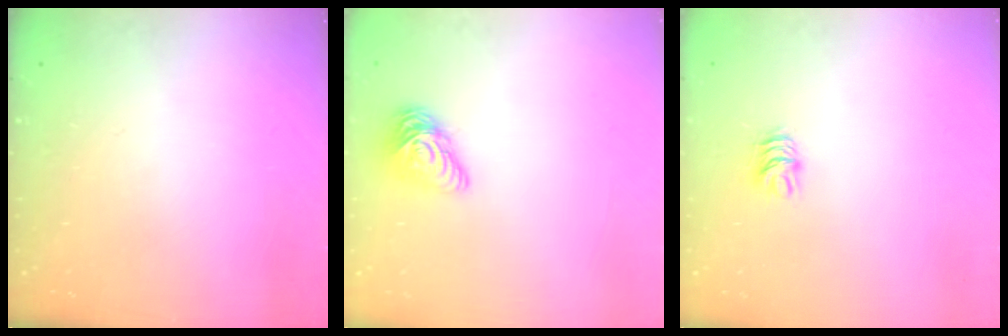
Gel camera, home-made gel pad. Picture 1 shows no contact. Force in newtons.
{"total": 10.2, "press": 10.2, "slide": 0.3}
{"total": 5.3, "press": 5.2, "slide": 0.4}